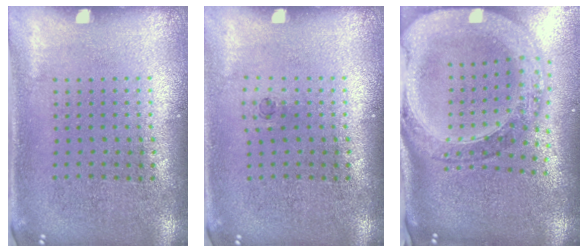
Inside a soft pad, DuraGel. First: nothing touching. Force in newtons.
{"total": 0.6, "press": 0.3, "slide": 0.5}
{"total": 3.0, "press": 2.4, "slide": 1.7}